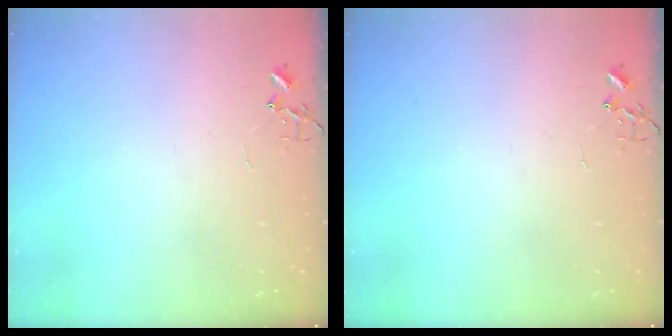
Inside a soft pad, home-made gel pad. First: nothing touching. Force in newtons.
{"total": 0.0}